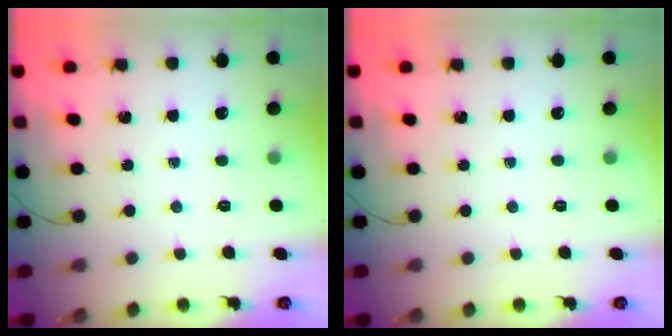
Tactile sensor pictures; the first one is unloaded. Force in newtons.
{"total": 0.0}